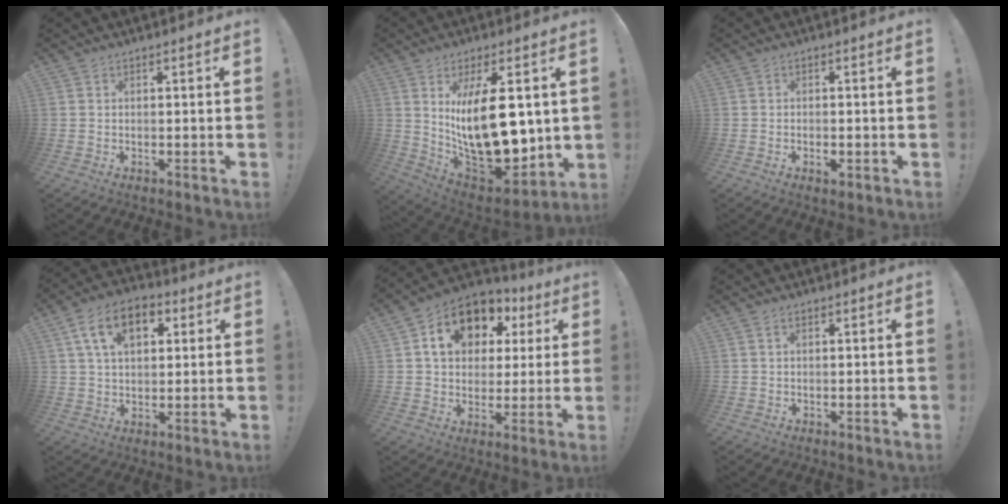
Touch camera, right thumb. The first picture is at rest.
{"total": 22.1, "force": [3.7, 9.7, 19.5], "torque": [-0.353, -0.041, 0.067]}
{"total": 1.5, "force": [-0.8, 0.9, 0.8], "torque": [-0.007, 0.004, -0.014]}
{"total": 13.5, "force": [4.9, 8.8, 9.0], "torque": [-0.142, 0.004, 0.092]}
{"total": 15.3, "force": [6.1, 11.1, 8.6], "torque": [-0.131, -0.016, 0.114]}
{"total": 1.1, "force": [0.6, 0.7, 0.7], "torque": [-0.008, 0.000, 0.009]}